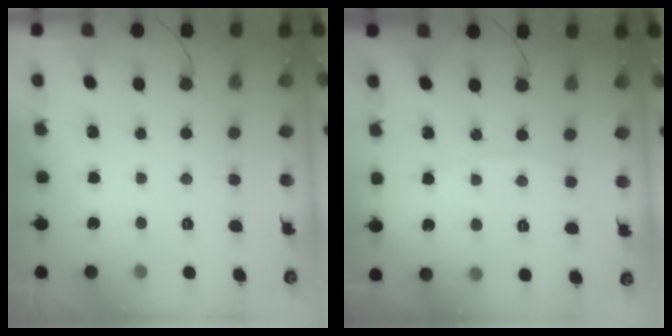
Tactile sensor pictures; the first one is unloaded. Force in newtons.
{"total": 2.3, "press": 2.2, "slide": 0.3}